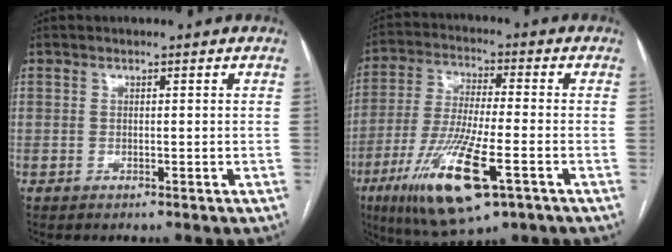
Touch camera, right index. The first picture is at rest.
{"total": 16.0, "force": [-7.2, 2.8, 14.1], "torque": [-0.293, -0.034, -0.121]}